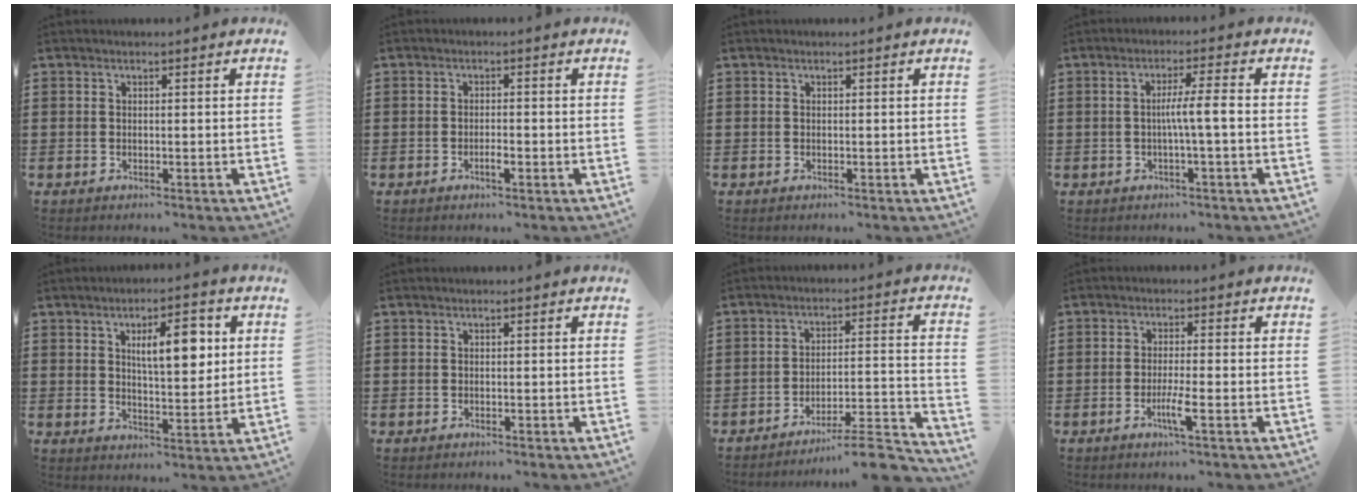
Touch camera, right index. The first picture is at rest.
{"total": 1.9, "force": [-0.9, 0.4, 1.5], "torque": [-0.028, -0.001, -0.016]}
{"total": 0.0}
{"total": 4.2, "force": [-0.6, -0.2, 4.1], "torque": [-0.075, -0.005, -0.015]}
{"total": 7.8, "force": [2.6, 2.9, 6.8], "torque": [-0.105, -0.003, 0.036]}
{"total": 0.0}
{"total": 7.7, "force": [-6.9, 0.3, 3.3], "torque": [-0.046, 0.000, -0.133]}
{"total": 3.7, "force": [-1.7, 0.0, 3.3], "torque": [-0.061, -0.012, -0.032]}